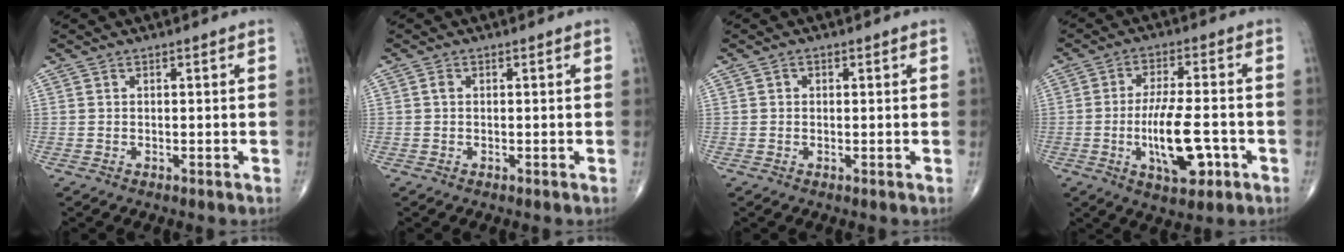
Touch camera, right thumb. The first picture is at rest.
{"total": 0.7, "force": [0.0, 0.5, 0.5], "torque": [-0.008, 0.001, -0.003]}
{"total": 0.7, "force": [0.1, 0.6, 0.3], "torque": [0.004, 0.001, -0.001]}
{"total": 11.6, "force": [-3.3, 4.2, 10.4], "torque": [-0.175, 0.008, -0.052]}